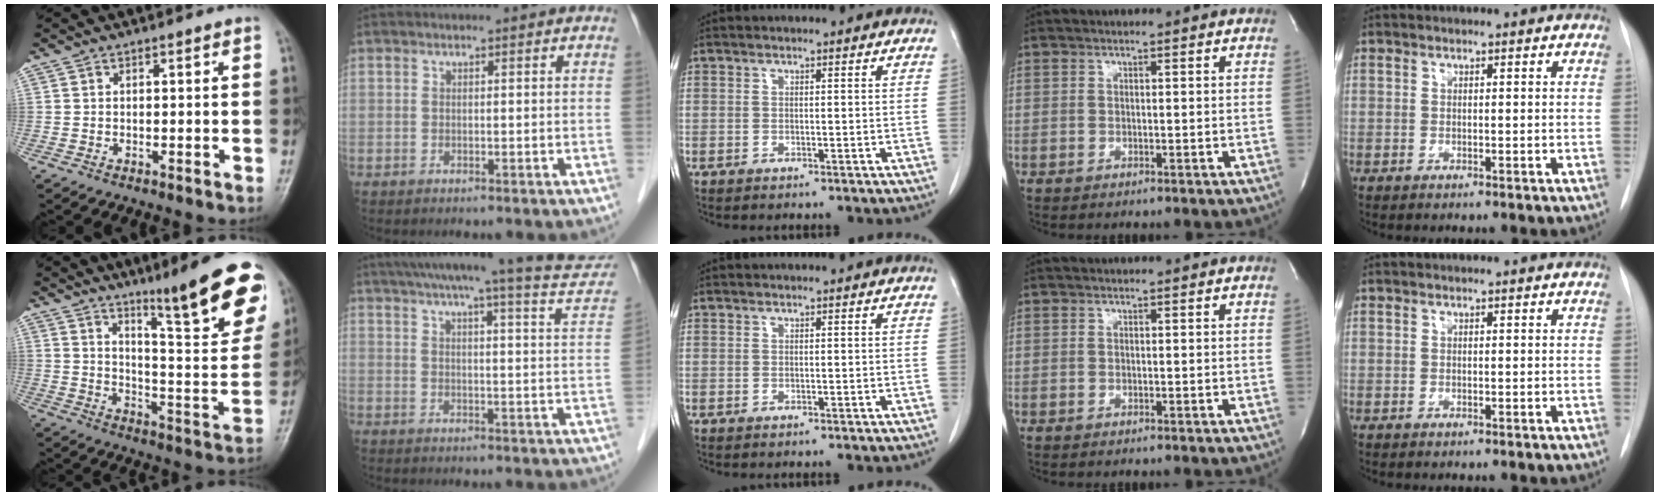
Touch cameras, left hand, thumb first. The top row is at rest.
{"thumb": {"total": 19.1, "force": [11.9, 2.9, 14.7], "torque": [-0.160, -0.067, 0.177]}, "index": {"total": 17.0, "force": [15.6, -0.1, 6.9], "torque": [-0.096, -0.038, 0.181]}}